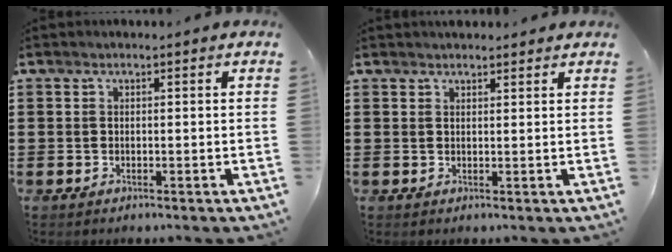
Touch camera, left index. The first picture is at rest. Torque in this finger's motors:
{"motor_torque": [2.14, 0.00, 0.12, 0.00]}